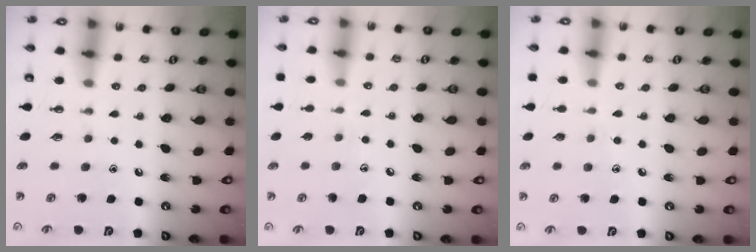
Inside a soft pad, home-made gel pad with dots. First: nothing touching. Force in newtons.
{"total": 5.1, "press": 5.1, "slide": 0.5}
{"total": 4.4, "press": 4.4, "slide": 0.5}